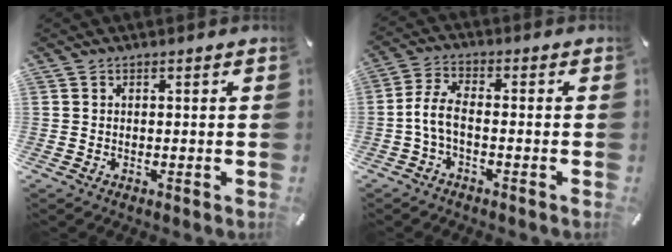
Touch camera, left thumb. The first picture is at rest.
{"total": 6.0, "force": [-2.0, 2.7, 5.0], "torque": [-0.111, 0.001, -0.039]}